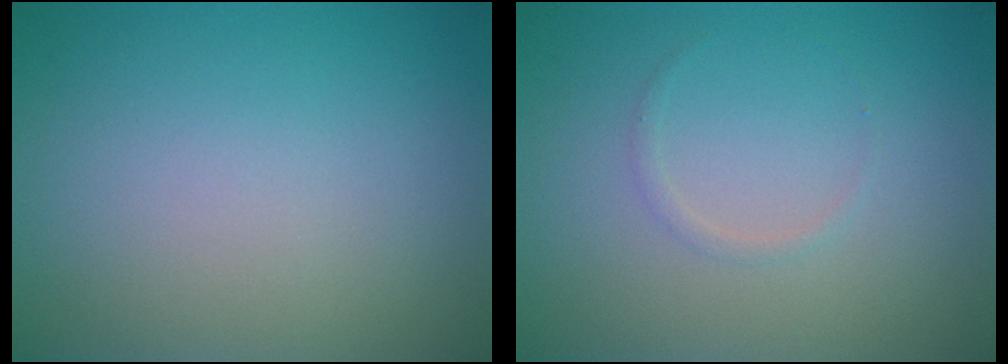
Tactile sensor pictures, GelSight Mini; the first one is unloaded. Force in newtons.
{"total": 0.6, "press": 0.6, "slide": 0.0}